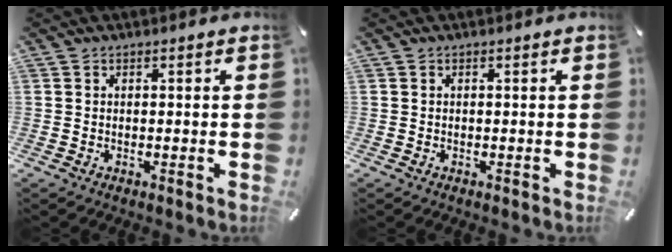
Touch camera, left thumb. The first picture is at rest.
{"total": 0.0}